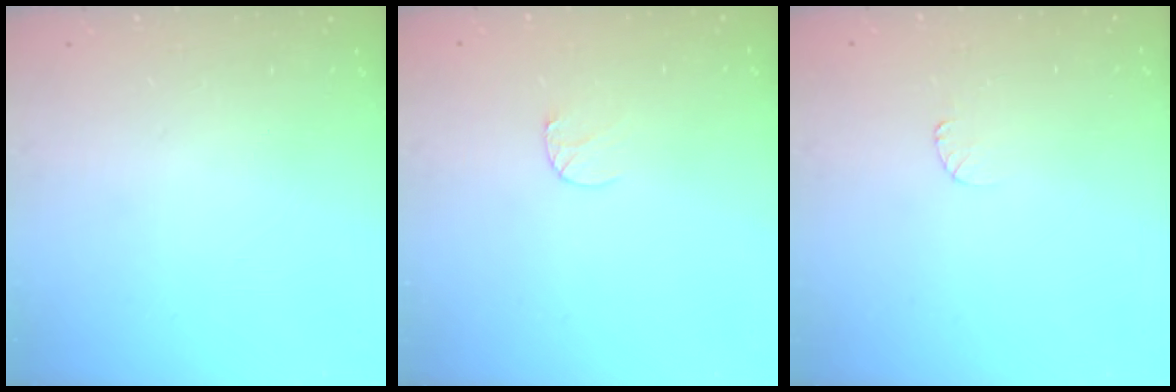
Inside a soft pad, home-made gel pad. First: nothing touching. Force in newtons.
{"total": 4.6, "press": 4.5, "slide": 0.5}
{"total": 3.3, "press": 3.2, "slide": 0.4}